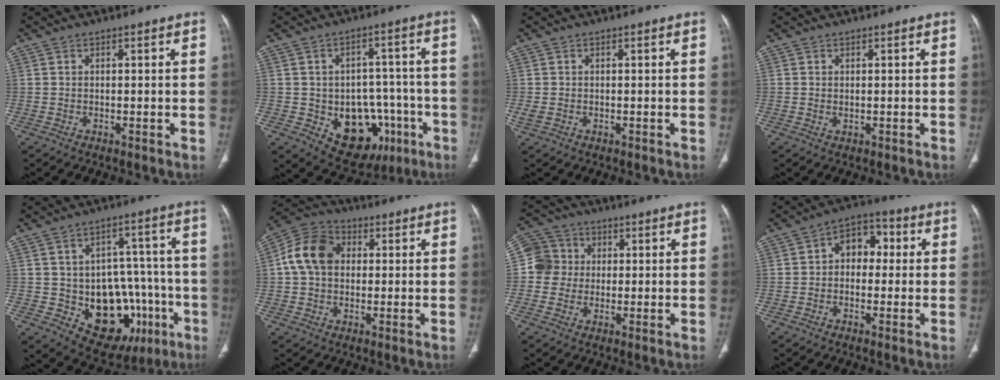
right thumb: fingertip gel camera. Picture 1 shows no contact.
{"total": 15.9, "force": [-5.3, 11.5, 9.6], "torque": [-0.087, 0.036, -0.054]}
{"total": 1.3, "force": [-0.2, 0.9, 0.9], "torque": [-0.031, 0.000, -0.003]}
{"total": 0.5, "force": [0.1, 0.3, 0.4], "torque": [-0.009, -0.001, 0.004]}
{"total": 19.6, "force": [-6.0, 13.3, 13.0], "torque": [-0.128, 0.037, -0.064]}
{"total": 10.6, "force": [1.4, 8.1, 6.7], "torque": [-0.117, 0.025, 0.016]}
{"total": 7.3, "force": [0.4, 7.0, 1.8], "torque": [-0.009, 0.017, -0.001]}
{"total": 7.9, "force": [0.7, 5.7, 5.4], "torque": [-0.044, 0.028, -0.001]}